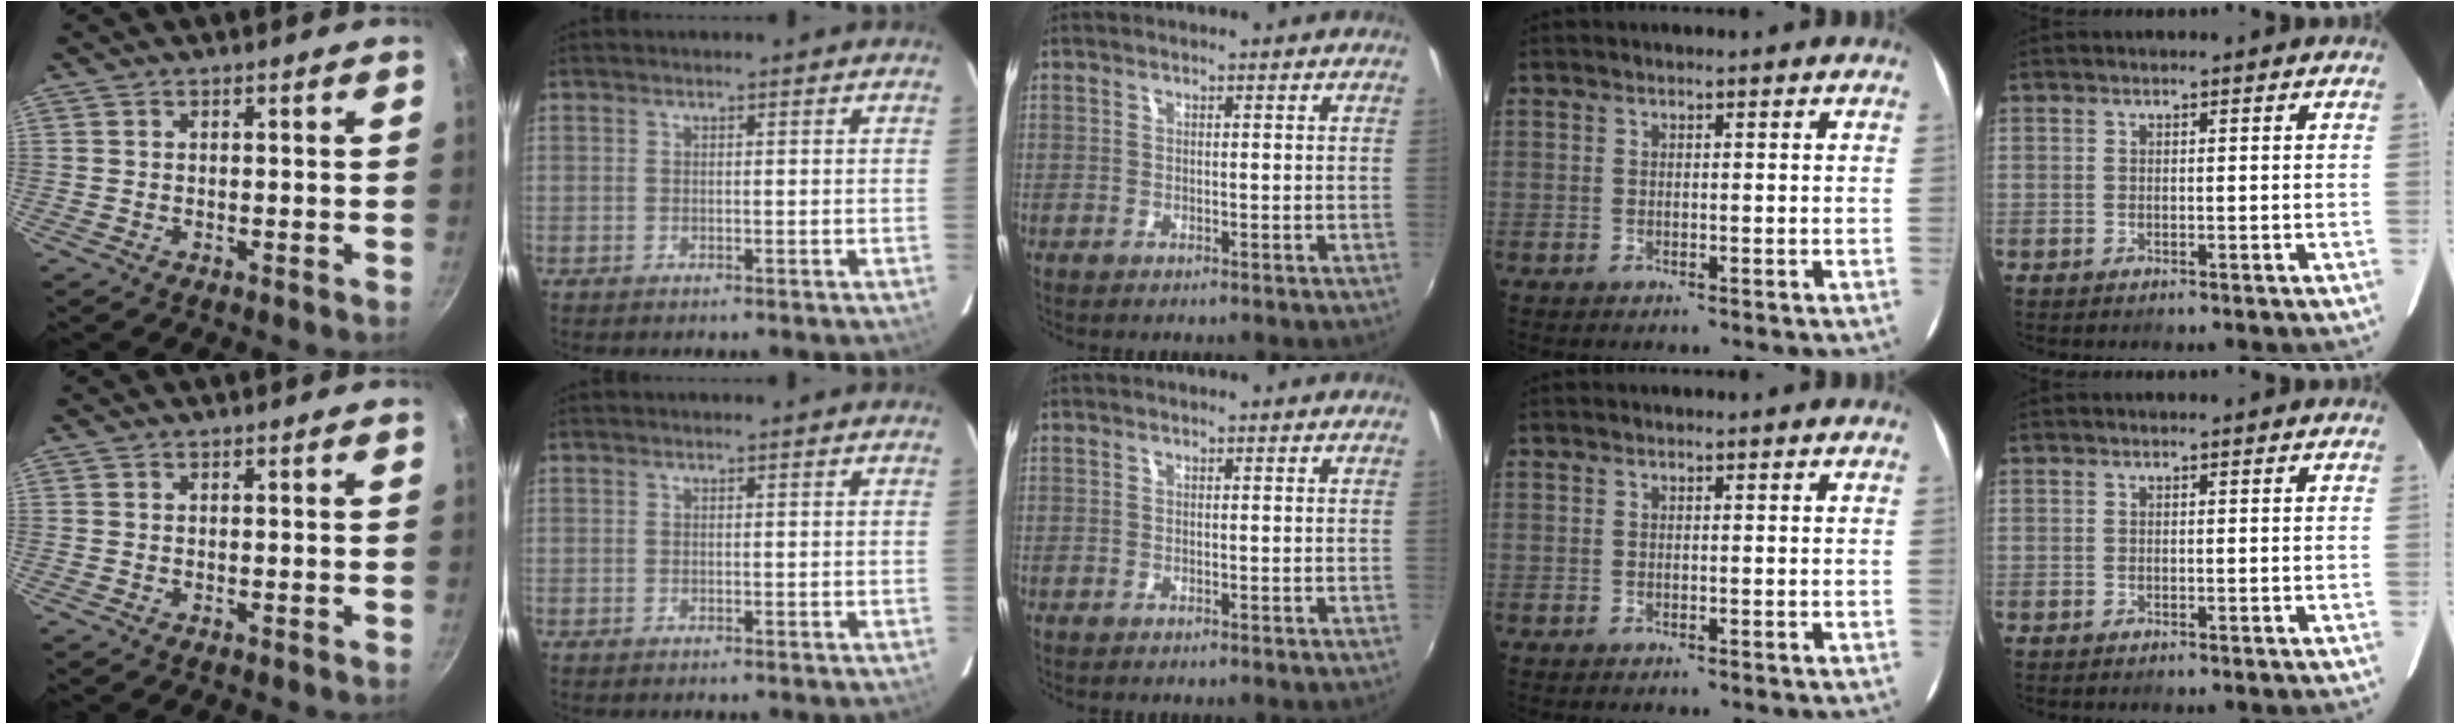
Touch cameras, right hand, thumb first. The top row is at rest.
{}